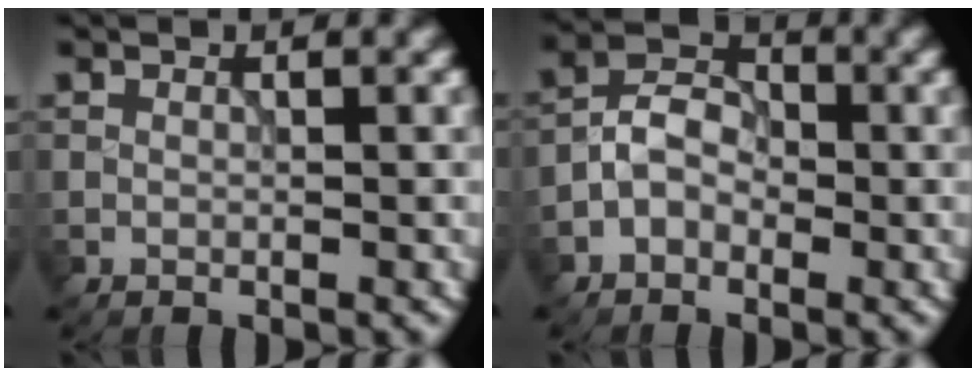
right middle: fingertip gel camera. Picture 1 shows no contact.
{"total": 3.2, "force": [-1.3, 2.2, 1.9], "torque": [-0.032, 0.014, -0.031]}